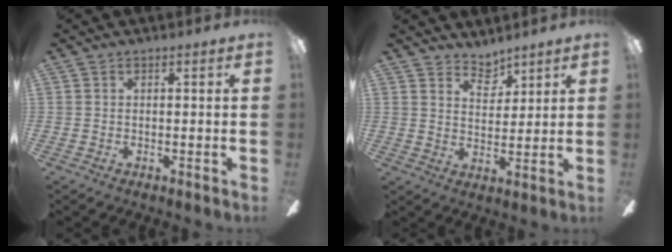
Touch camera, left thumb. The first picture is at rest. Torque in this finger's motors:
{"motor_torque": [-0.13, -0.24, -0.18, -0.18, 0.00]}